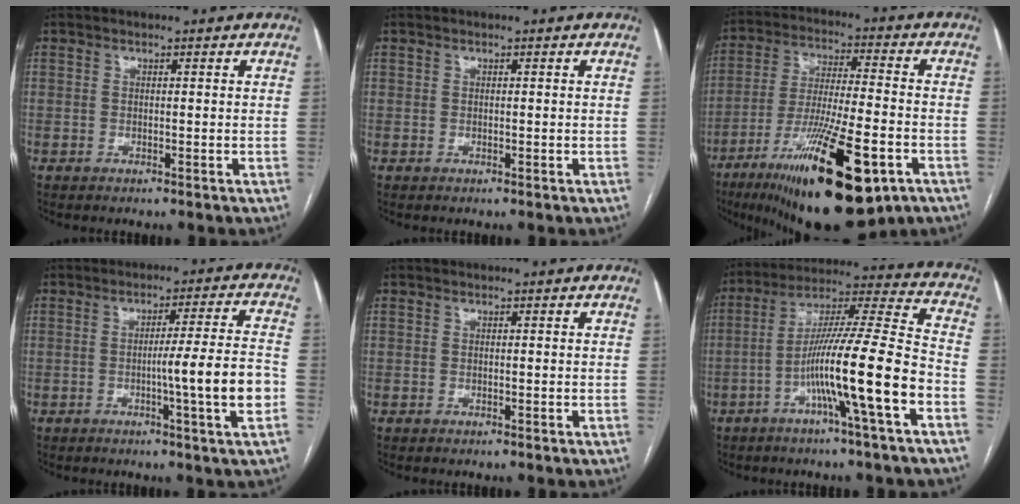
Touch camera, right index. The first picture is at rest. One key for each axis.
{"total": 0.0}
{"total": 22.8, "fx": -11.5, "fy": 4.9, "fz": 19.0, "tx": -0.301, "ty": -0.032, "tz": -0.182}
{"total": 8.0, "fx": -1.3, "fy": -1.0, "fz": 7.9, "tx": -0.113, "ty": -0.007, "tz": -0.019}
{"total": 0.0}
{"total": 16.0, "fx": -5.9, "fy": -0.9, "fz": 14.8, "tx": -0.261, "ty": 0.008, "tz": -0.104}